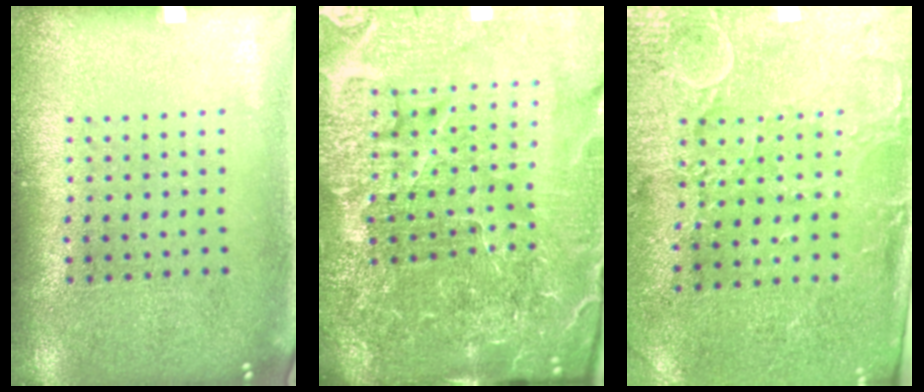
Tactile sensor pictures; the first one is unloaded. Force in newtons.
{"total": 6.2, "press": 5.5, "slide": 2.9}
{"total": 3.0, "press": 2.6, "slide": 1.5}